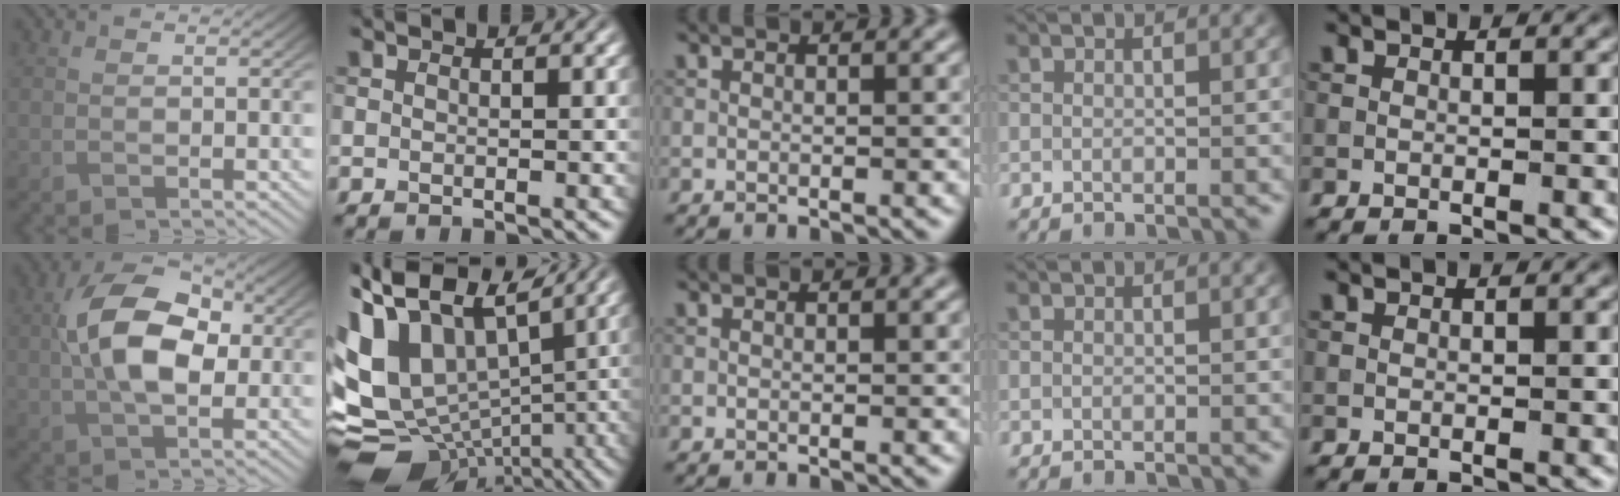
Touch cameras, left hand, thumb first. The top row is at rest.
{"thumb": {"total": 11.2, "force": [0.8, 6.4, 9.2], "torque": [-0.175, 0.014, 0.002]}, "index": {"total": 13.8, "force": [1.1, 9.9, 9.6], "torque": [-0.206, 0.013, 0.033]}}